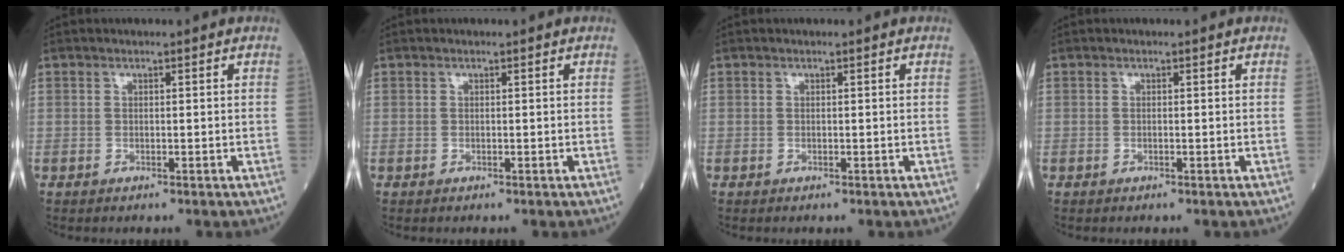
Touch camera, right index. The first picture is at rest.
{"total": 0.0}
{"total": 0.0}
{"total": 0.0}